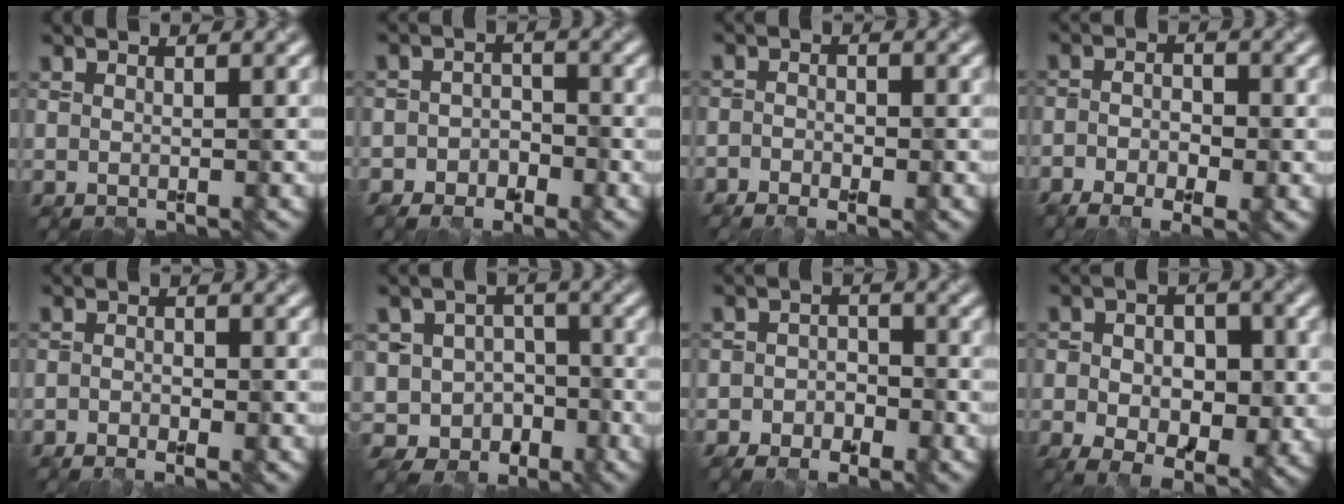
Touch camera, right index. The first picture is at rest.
{"total": 2.9, "force": [-2.3, 1.6, 0.7], "torque": [-0.012, 0.004, -0.037]}
{"total": 2.5, "force": [-2.1, 0.8, 1.1], "torque": [-0.016, 0.004, -0.024]}
{"total": 4.6, "force": [-2.8, 1.8, 3.1], "torque": [-0.059, -0.001, -0.039]}
{"total": 2.1, "force": [-1.8, 0.4, 0.8], "torque": [-0.015, 0.003, -0.023]}
{"total": 4.6, "force": [-2.3, 3.7, 1.4], "torque": [-0.018, 0.002, -0.036]}
{"total": 3.7, "force": [-2.8, 2.1, 1.2], "torque": [-0.009, 0.007, -0.049]}
{"total": 7.9, "force": [-2.2, 4.9, 5.8], "torque": [-0.086, -0.006, -0.024]}